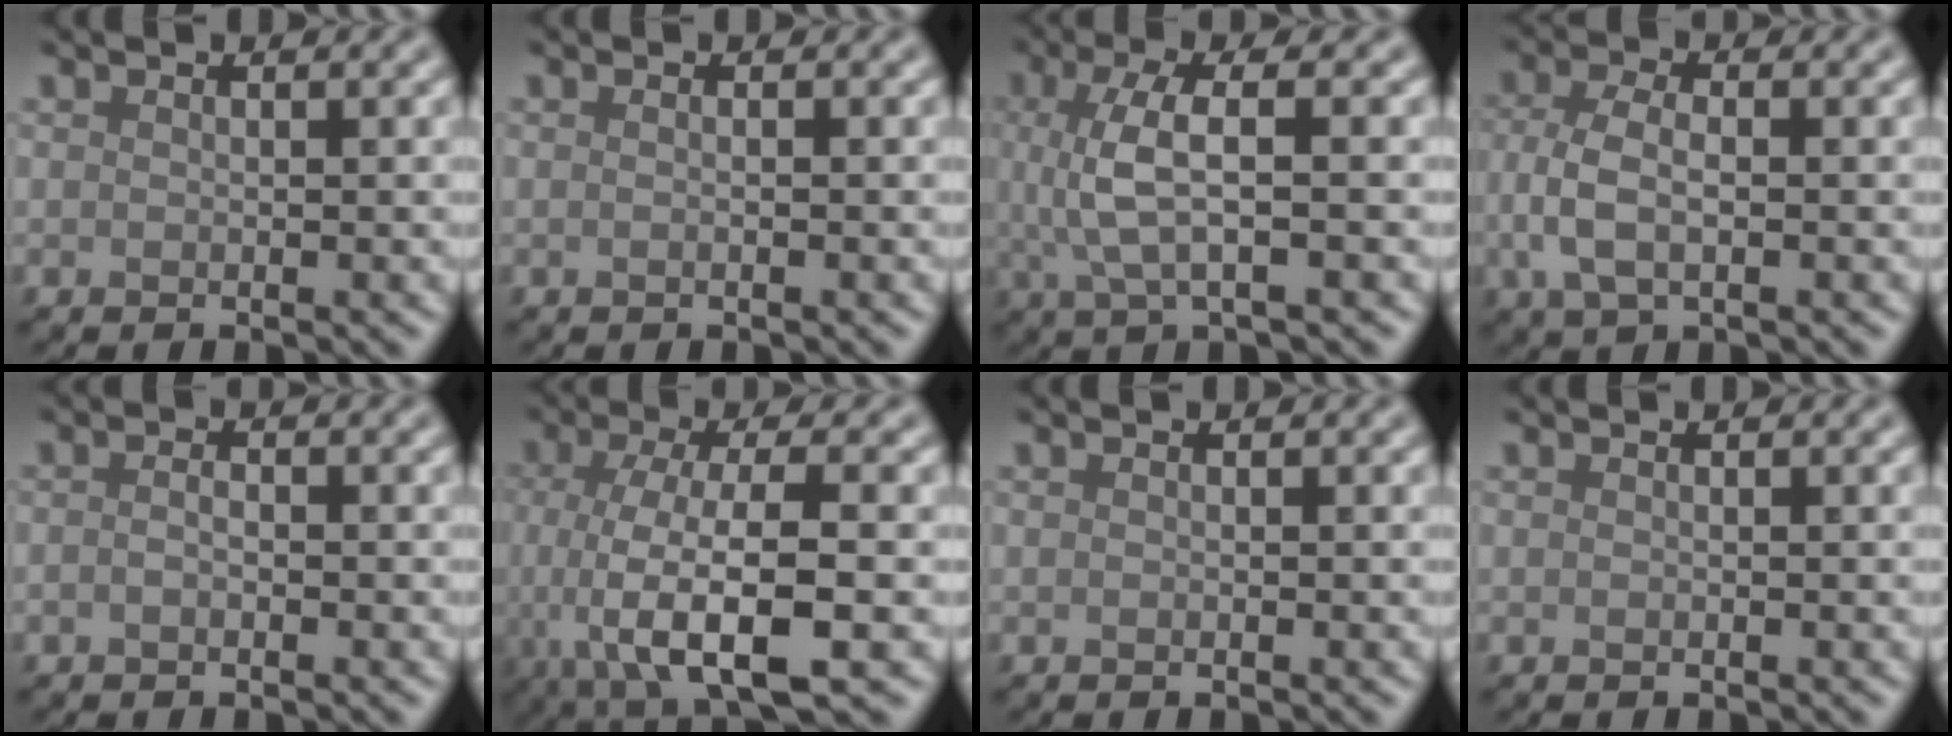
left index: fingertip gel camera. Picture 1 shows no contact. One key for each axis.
{"total": 1.0, "fx": 0.1, "fy": 0.5, "fz": 0.9, "tx": -0.004, "ty": -0.010, "tz": -0.006}
{"total": 4.6, "fx": 0.5, "fy": 1.2, "fz": 4.4, "tx": -0.097, "ty": 0.005, "tz": 0.010}
{"total": 4.0, "fx": -0.4, "fy": 2.2, "fz": 3.3, "tx": -0.078, "ty": 0.000, "tz": -0.010}
{"total": 1.0, "fx": -0.3, "fy": 0.4, "fz": 0.8, "tx": -0.019, "ty": 0.000, "tz": -0.009}
{"total": 8.2, "fx": -1.6, "fy": 2.6, "fz": 7.6, "tx": -0.139, "ty": -0.013, "tz": -0.027}
{"total": 0.0}
{"total": 0.0}